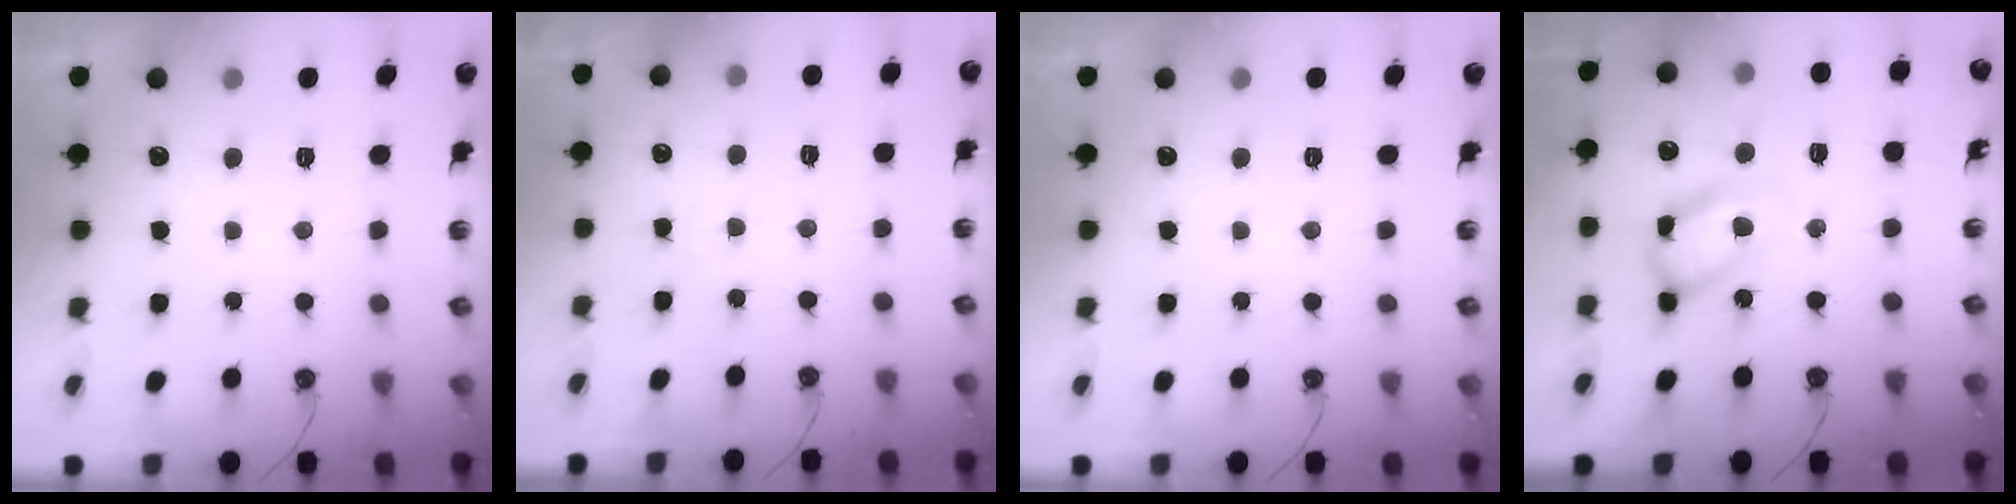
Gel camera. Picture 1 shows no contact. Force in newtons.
{"total": 3.7, "press": 3.7, "slide": 0.5}
{"total": 0.0}
{"total": 14.9, "press": 14.8, "slide": 1.3}